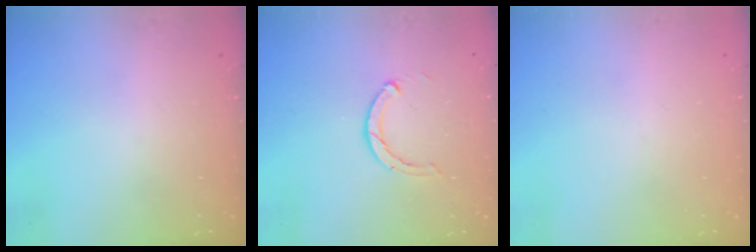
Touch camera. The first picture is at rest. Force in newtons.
{"total": 2.2, "press": 2.2, "slide": 0.3}
{"total": 0.0}